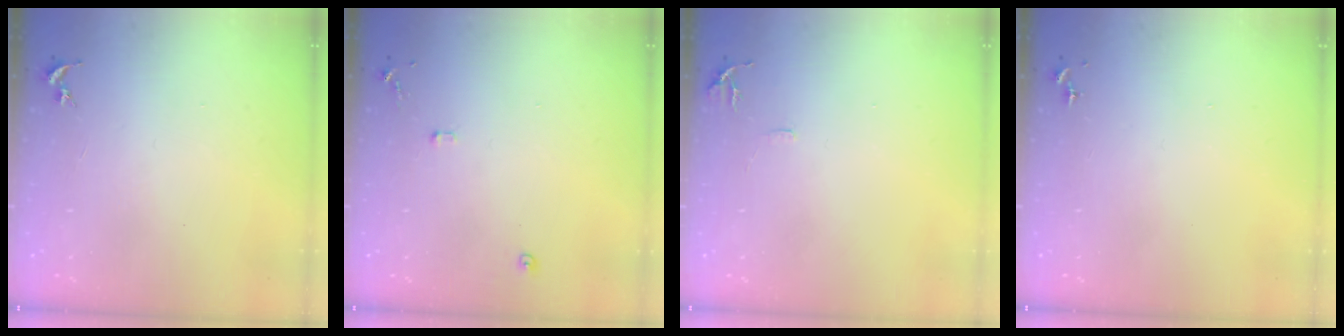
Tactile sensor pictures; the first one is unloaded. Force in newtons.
{"total": 7.4, "press": 7.4, "slide": 0.8}
{"total": 6.0, "press": 5.9, "slide": 0.7}
{"total": 0.0}